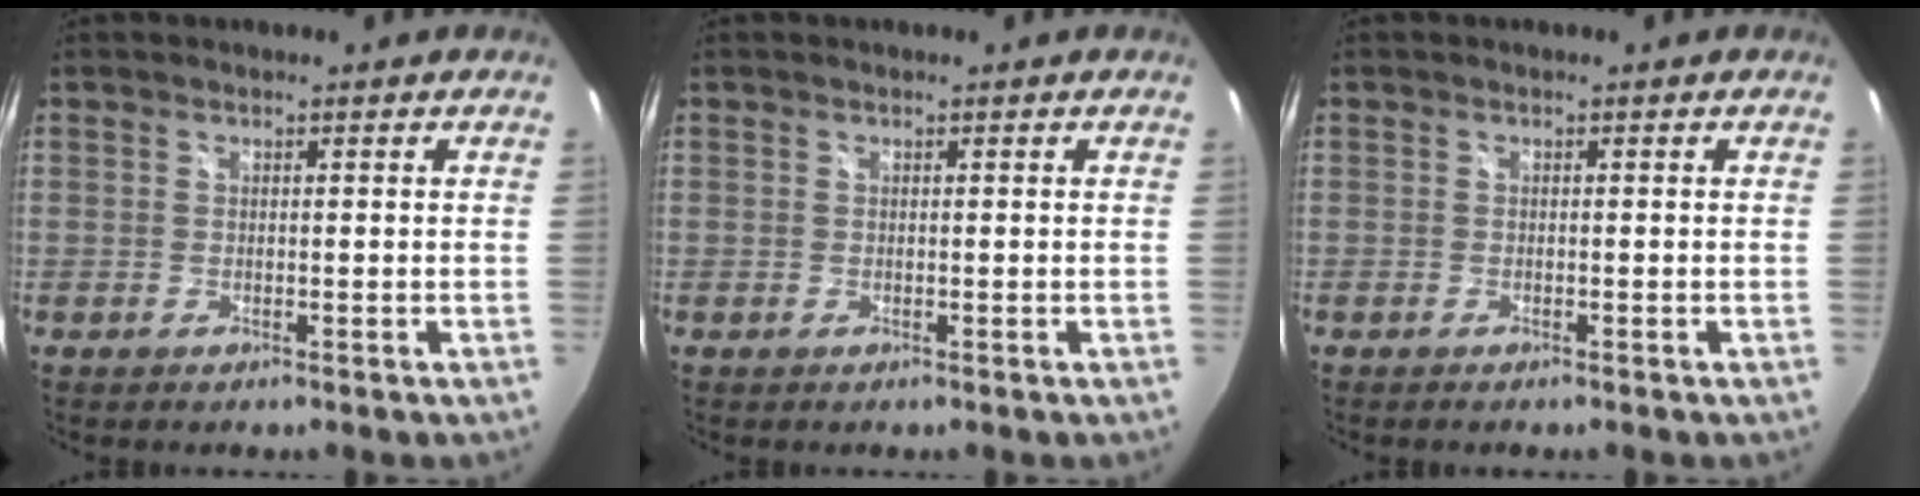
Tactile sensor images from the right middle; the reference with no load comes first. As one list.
[{"total": 0.0}, {"total": 0.8, "force": [-0.7, 0.1, 0.3], "torque": [-0.007, -0.005, -0.014]}]